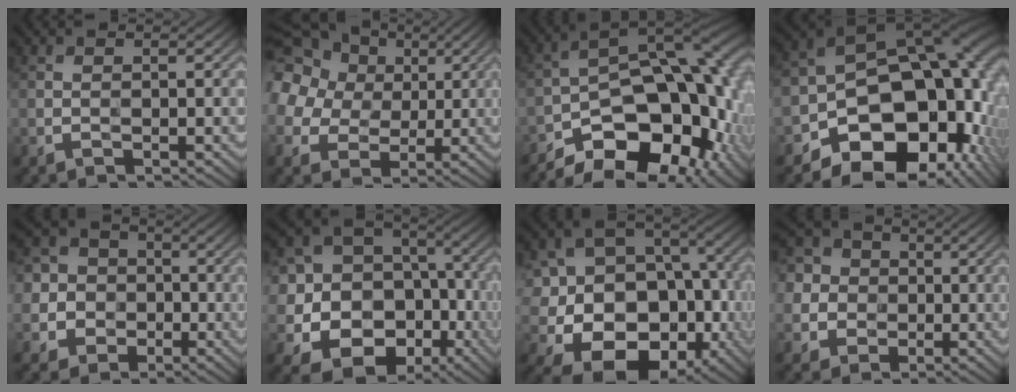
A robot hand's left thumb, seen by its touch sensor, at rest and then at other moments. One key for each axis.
{"total": 21.2, "fx": 8.3, "fy": 16.8, "fz": 9.9, "tx": -0.276, "ty": 0.046, "tz": 0.125}
{"total": 20.3, "fx": -10.1, "fy": 11.0, "fz": 13.7, "tx": -0.173, "ty": -0.015, "tz": -0.139}
{"total": 19.3, "fx": -6.3, "fy": 13.4, "fz": 12.4, "tx": -0.169, "ty": -0.042, "tz": -0.079}
{"total": 11.3, "fx": -1.3, "fy": 10.4, "fz": 4.0, "tx": -0.150, "ty": 0.003, "tz": -0.053}
{"total": 21.6, "fx": -5.3, "fy": 18.6, "fz": 9.7, "tx": -0.222, "ty": -0.014, "tz": -0.082}
{"total": 20.4, "fx": -6.6, "fy": 15.9, "fz": 10.8, "tx": -0.192, "ty": -0.024, "tz": -0.108}
{"total": 12.4, "fx": 1.4, "fy": 11.2, "fz": 5.0, "tx": -0.183, "ty": 0.014, "tz": -0.004}